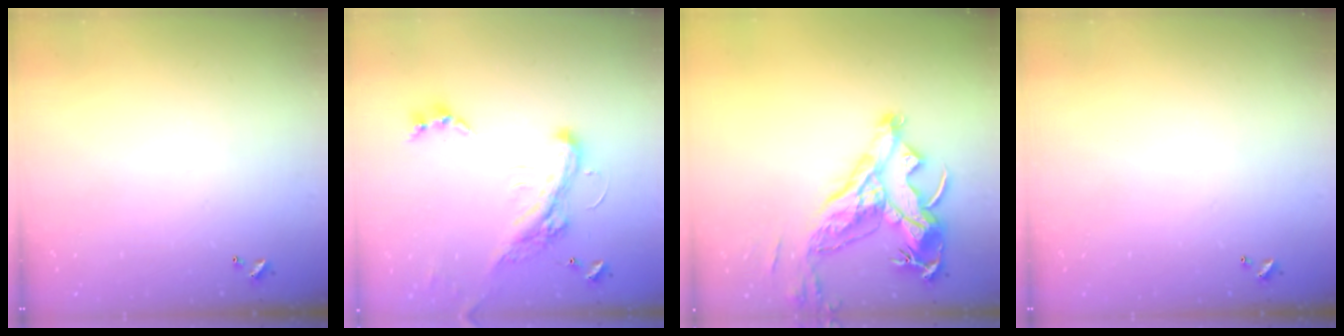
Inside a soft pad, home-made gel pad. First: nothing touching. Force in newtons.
{"total": 6.3, "press": 6.0, "slide": 1.8}
{"total": 13.5, "press": 13.3, "slide": 2.4}
{"total": 0.0}